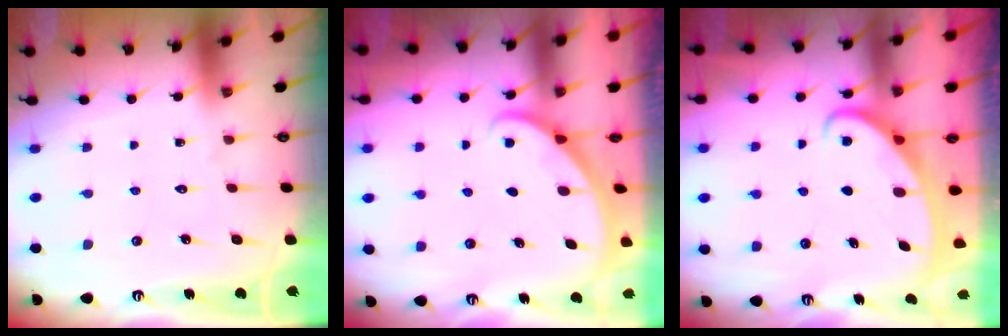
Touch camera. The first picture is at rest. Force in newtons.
{"total": 3.1, "press": 3.0, "slide": 0.3}
{"total": 2.4, "press": 2.3, "slide": 0.4}